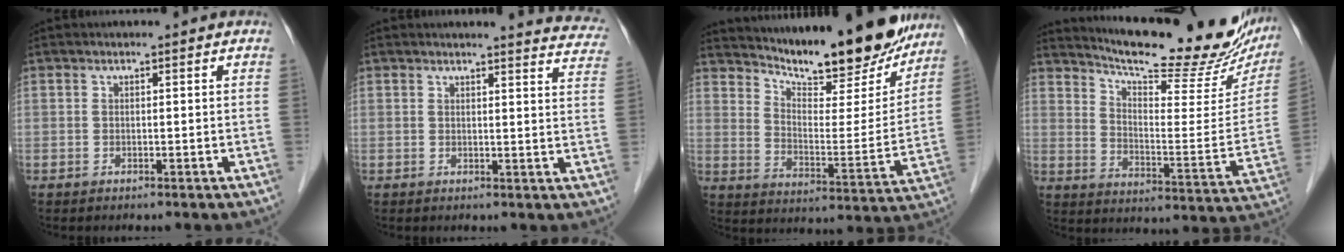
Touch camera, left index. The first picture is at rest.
{"total": 10.5, "force": [10.3, 0.8, 1.9], "torque": [0.004, -0.059, 0.080]}
{"total": 21.0, "force": [18.8, 3.7, 8.6], "torque": [-0.130, -0.035, 0.261]}
{"total": 25.1, "force": [21.8, 4.5, 11.5], "torque": [-0.174, -0.052, 0.283]}